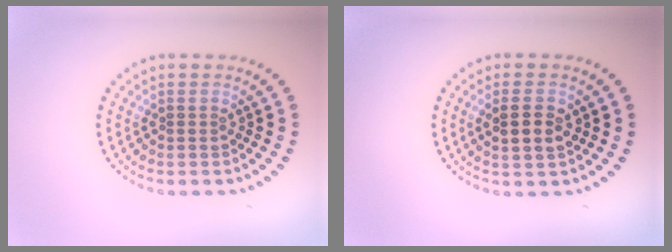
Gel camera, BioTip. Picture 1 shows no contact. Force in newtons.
{"total": 2.7, "press": 2.6, "slide": 0.6}